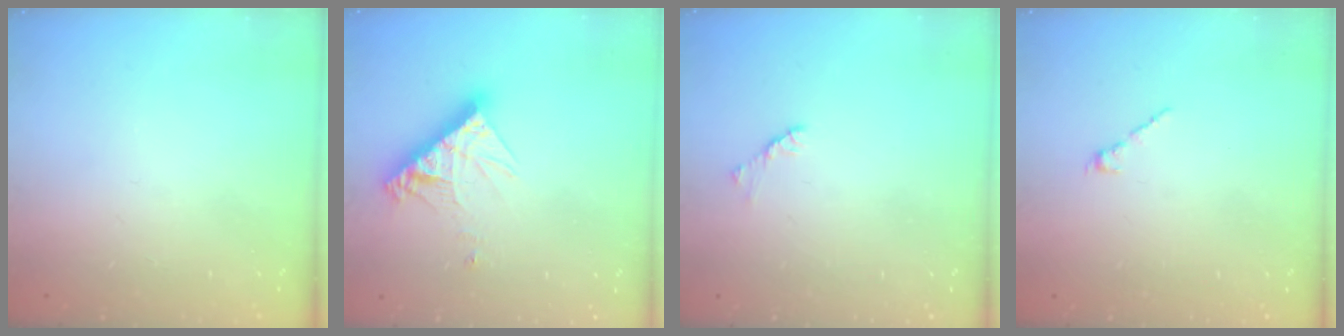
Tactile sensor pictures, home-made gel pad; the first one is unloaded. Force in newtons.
{"total": 11.9, "press": 11.8, "slide": 1.0}
{"total": 1.7, "press": 1.6, "slide": 0.4}
{"total": 2.1, "press": 2.0, "slide": 0.7}